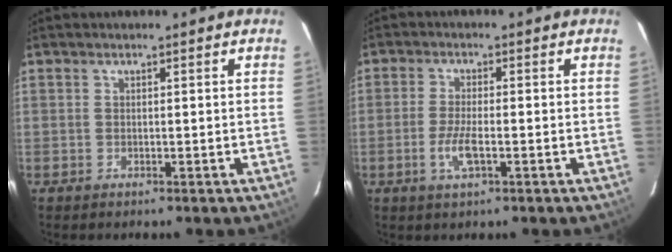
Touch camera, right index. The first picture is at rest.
{"total": 4.6, "force": [-1.7, 1.1, 4.2], "torque": [-0.089, -0.004, -0.034]}